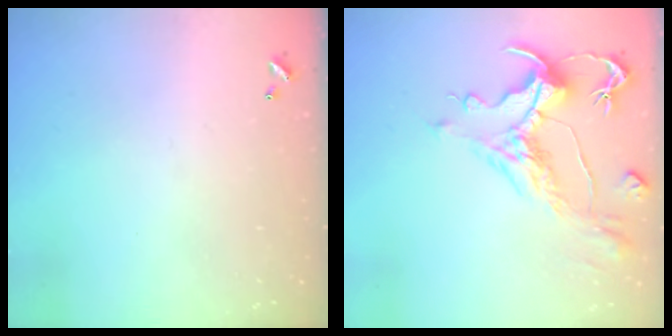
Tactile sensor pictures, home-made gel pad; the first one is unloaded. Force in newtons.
{"total": 2.6, "press": 2.1, "slide": 1.6}